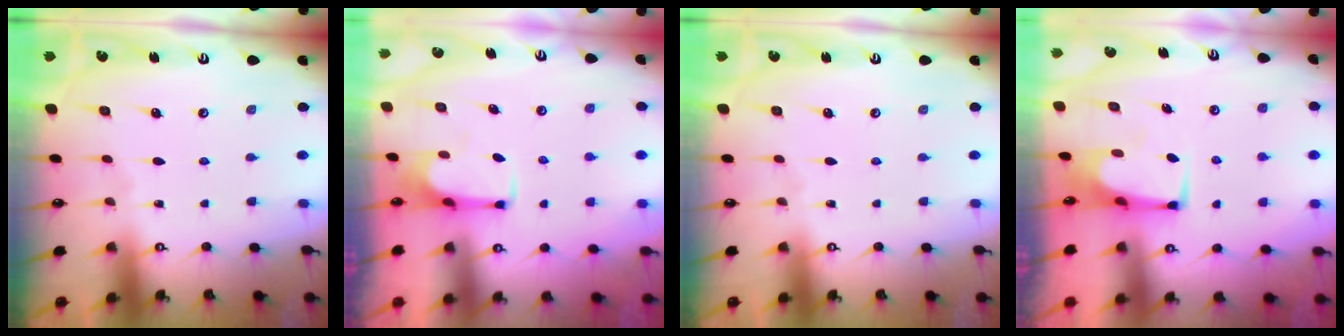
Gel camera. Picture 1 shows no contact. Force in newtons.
{"total": 3.7, "press": 3.7, "slide": 0.7}
{"total": 0.0}
{"total": 0.8, "press": 0.7, "slide": 0.1}